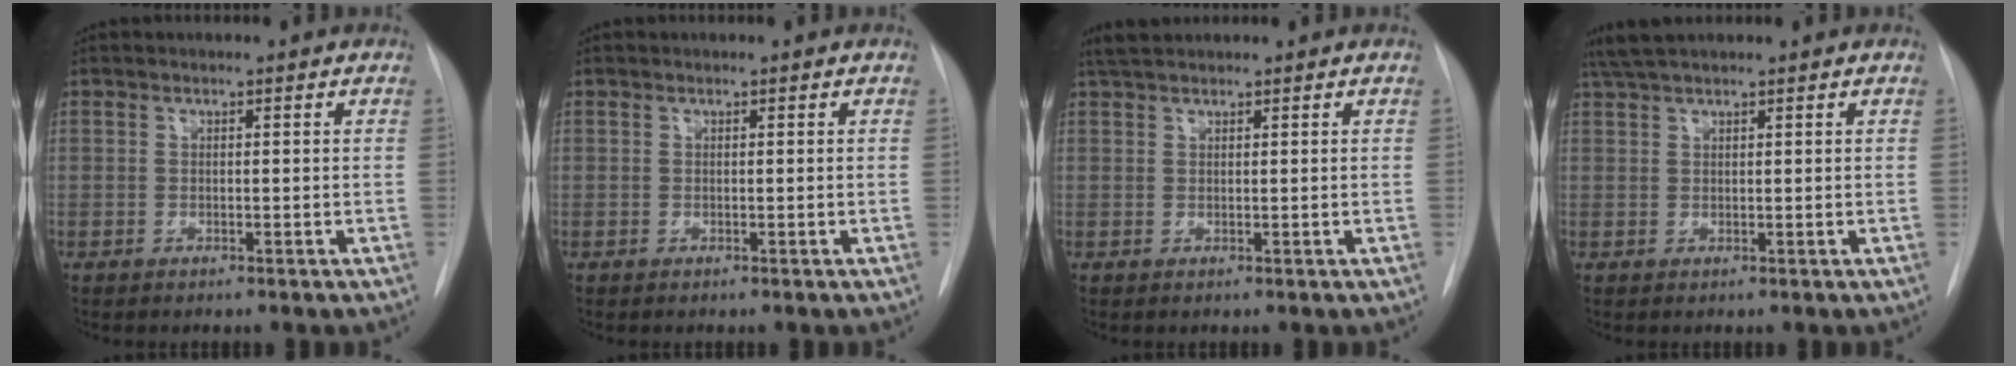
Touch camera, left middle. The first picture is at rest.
{"total": 0.0}
{"total": 3.0, "force": [2.6, 0.7, 1.1], "torque": [-0.023, 0.018, 0.050]}
{"total": 4.1, "force": [3.6, 0.4, 2.0], "torque": [-0.043, 0.025, 0.070]}